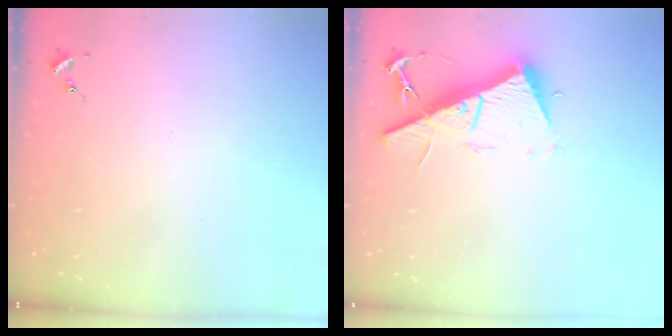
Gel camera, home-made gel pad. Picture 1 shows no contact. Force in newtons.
{"total": 14.3, "press": 14.3, "slide": 0.4}